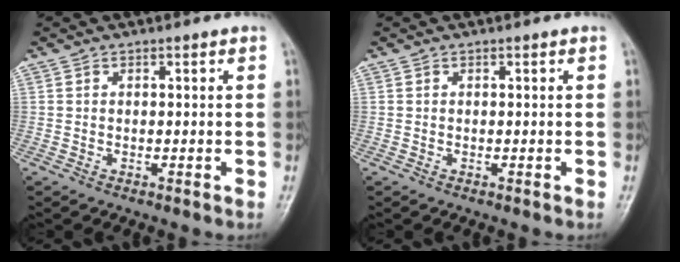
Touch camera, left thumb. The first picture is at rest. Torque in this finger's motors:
{"motor_torque": [0.00, 0.00, -0.08, -0.07, 0.00]}